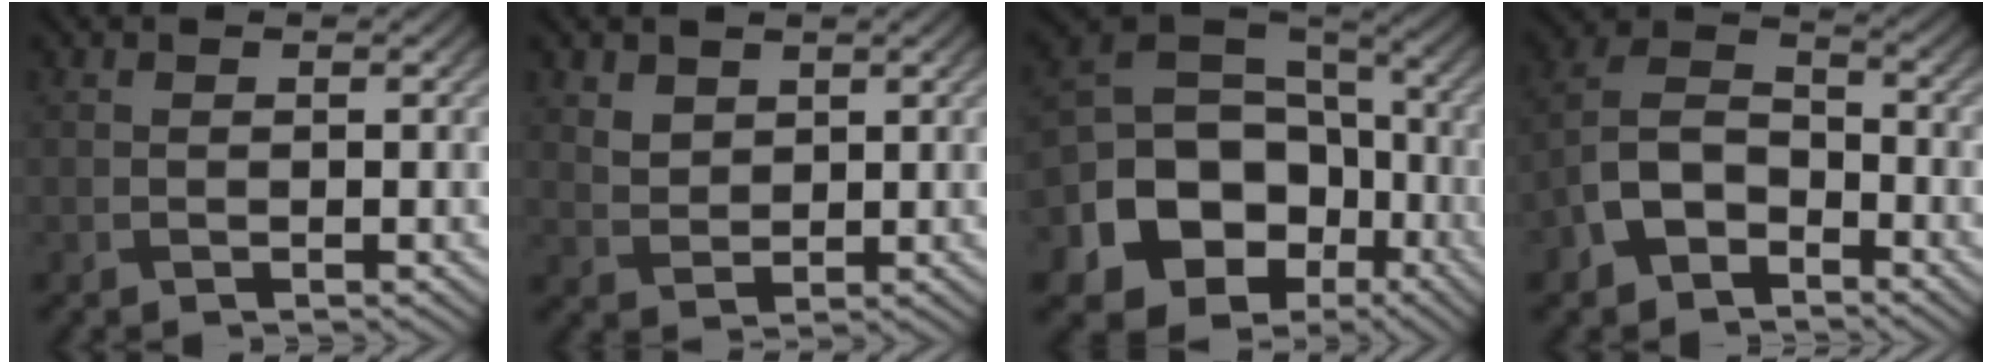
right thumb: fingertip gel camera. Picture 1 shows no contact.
{"total": 3.2, "force": [2.0, 2.1, 1.2], "torque": [-0.037, -0.011, 0.043]}
{"total": 18.3, "force": [-7.0, 14.5, 8.6], "torque": [-0.182, -0.048, -0.129]}
{"total": 7.6, "force": [-4.1, 4.7, 4.3], "torque": [-0.094, 0.005, -0.093]}